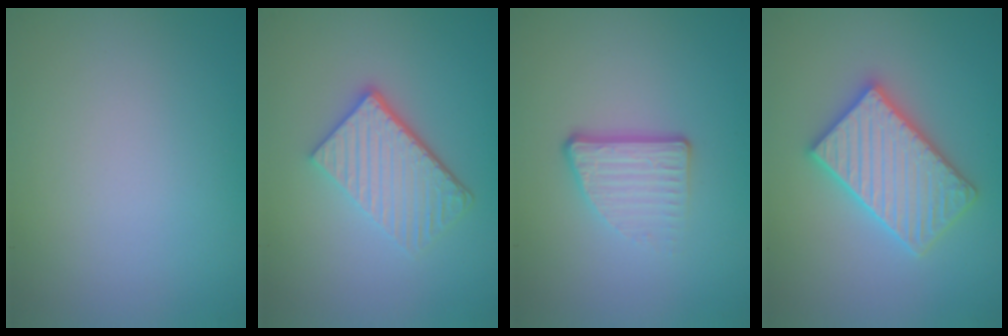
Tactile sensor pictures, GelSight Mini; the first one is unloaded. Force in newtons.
{"total": 4.7, "press": 3.5, "slide": 3.1}
{"total": 3.4, "press": 2.2, "slide": 2.7}
{"total": 5.5, "press": 5.5, "slide": 0.8}